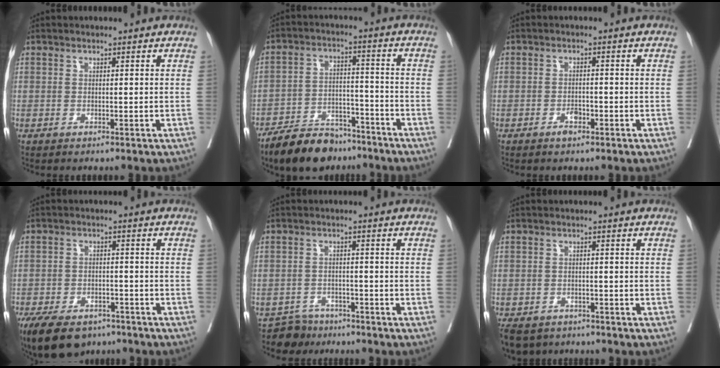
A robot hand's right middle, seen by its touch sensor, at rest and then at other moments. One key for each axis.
{"total": 10.6, "fx": -8.9, "fy": 4.1, "fz": 4.0, "tx": -0.067, "ty": 0.001, "tz": -0.153}
{"total": 1.9, "fx": -1.2, "fy": 0.8, "fz": 1.2, "tx": -0.017, "ty": 0.003, "tz": -0.018}
{"total": 11.4, "fx": -8.2, "fy": 5.6, "fz": 5.5, "tx": -0.107, "ty": -0.004, "tz": -0.128}
{"total": 3.3, "fx": -2.8, "fy": 1.6, "fz": -0.8, "tx": 0.012, "ty": 0.002, "tz": -0.048}
{"total": 8.8, "fx": -6.5, "fy": 5.4, "fz": 2.5, "tx": -0.065, "ty": -0.014, "tz": -0.089}